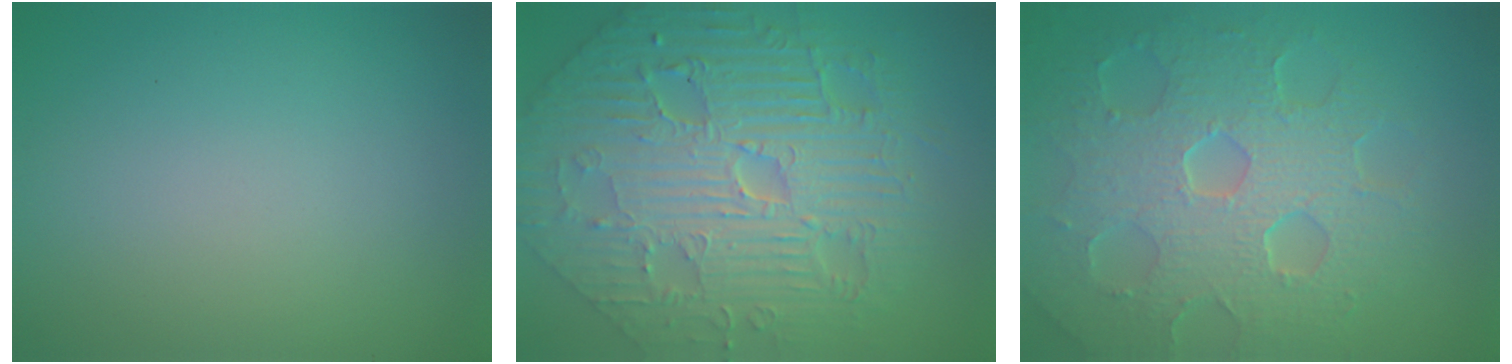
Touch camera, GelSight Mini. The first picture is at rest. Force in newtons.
{"total": 11.7, "press": 7.8, "slide": 8.7}
{"total": 8.6, "press": 6.1, "slide": 6.1}